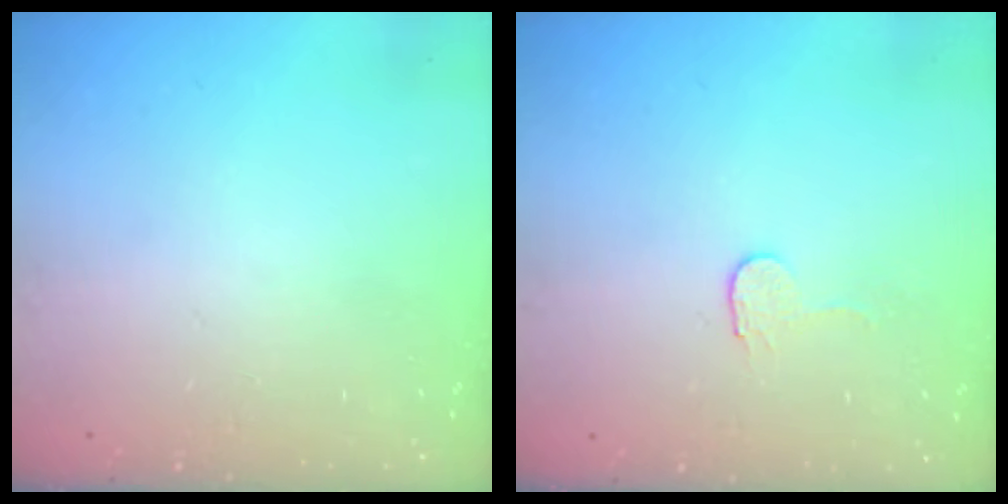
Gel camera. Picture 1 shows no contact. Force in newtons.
{"total": 2.9, "press": 2.9, "slide": 0.3}